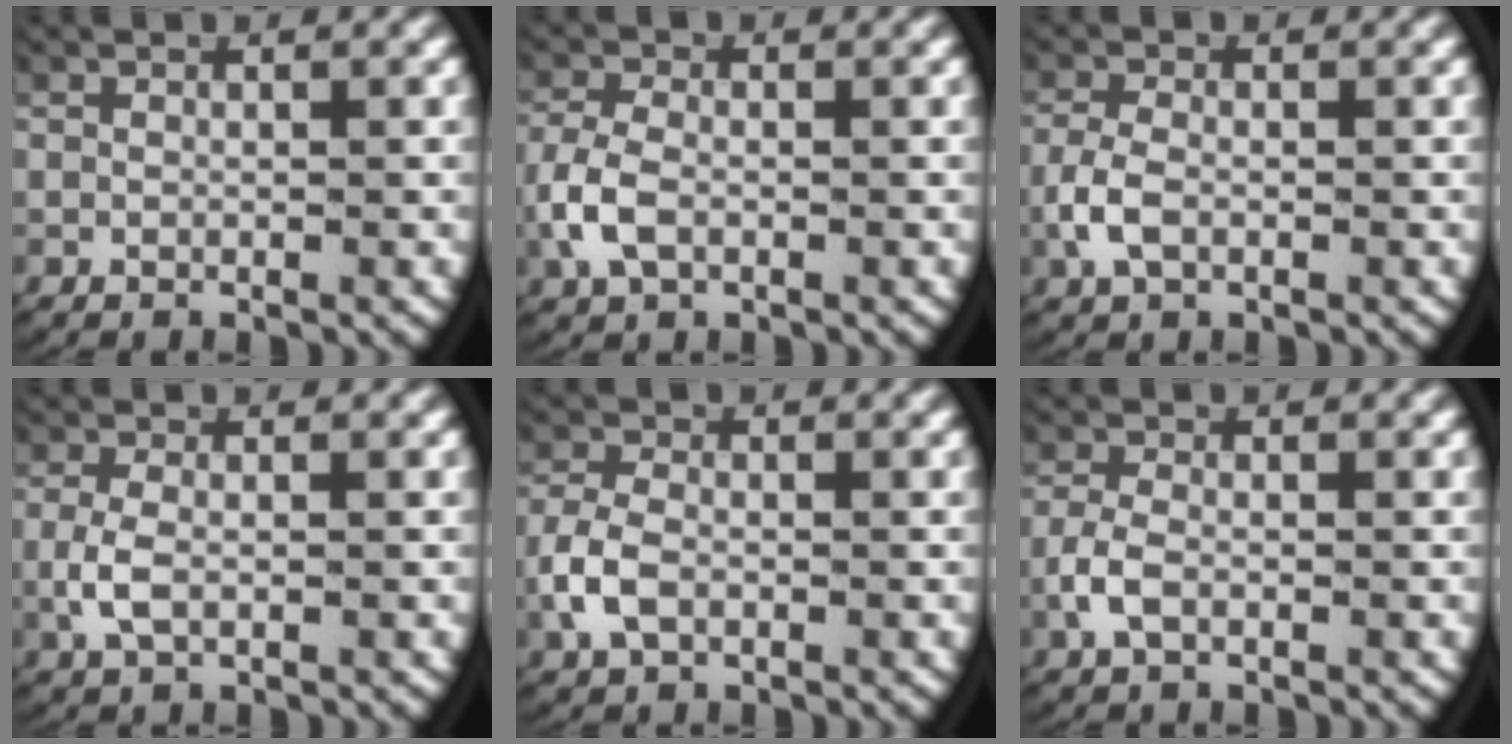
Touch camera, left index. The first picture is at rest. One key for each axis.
{"total": 3.3, "fx": -0.7, "fy": 2.3, "fz": 2.2, "tx": -0.070, "ty": -0.009, "tz": -0.007}
{"total": 2.5, "fx": -0.7, "fy": 1.6, "fz": 1.8, "tx": -0.055, "ty": -0.007, "tz": -0.008}
{"total": 2.3, "fx": -0.4, "fy": 1.3, "fz": 1.9, "tx": -0.057, "ty": -0.010, "tz": -0.001}
{"total": 3.0, "fx": -0.8, "fy": 2.2, "fz": 2.0, "tx": -0.059, "ty": -0.007, "tz": -0.009}
{"total": 2.2, "fx": -0.7, "fy": 1.3, "fz": 1.6, "tx": -0.048, "ty": -0.005, "tz": -0.010}